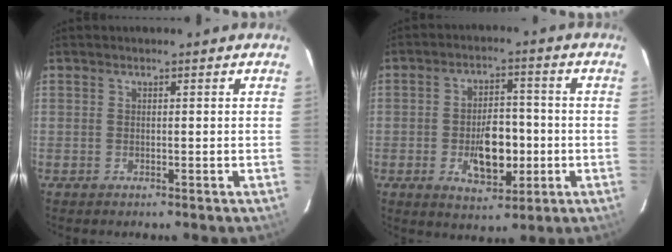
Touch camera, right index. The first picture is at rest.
{"total": 9.8, "force": [-2.3, 5.4, 7.9], "torque": [-0.138, 0.008, -0.024]}